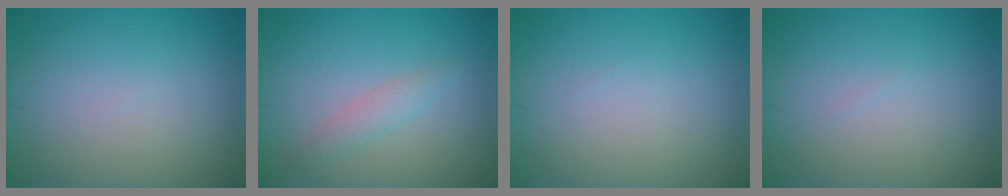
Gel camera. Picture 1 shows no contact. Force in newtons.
{"total": 1.6, "press": 1.6, "slide": 0.1}
{"total": 0.0}
{"total": 0.0}